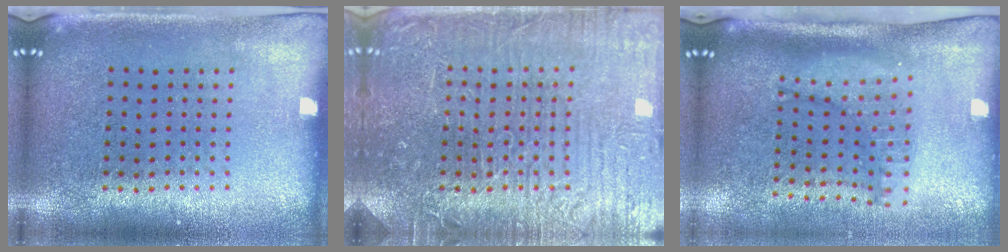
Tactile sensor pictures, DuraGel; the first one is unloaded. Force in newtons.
{"total": 5.0, "press": 5.0, "slide": 0.6}
{"total": 1.4, "press": 1.3, "slide": 0.6}